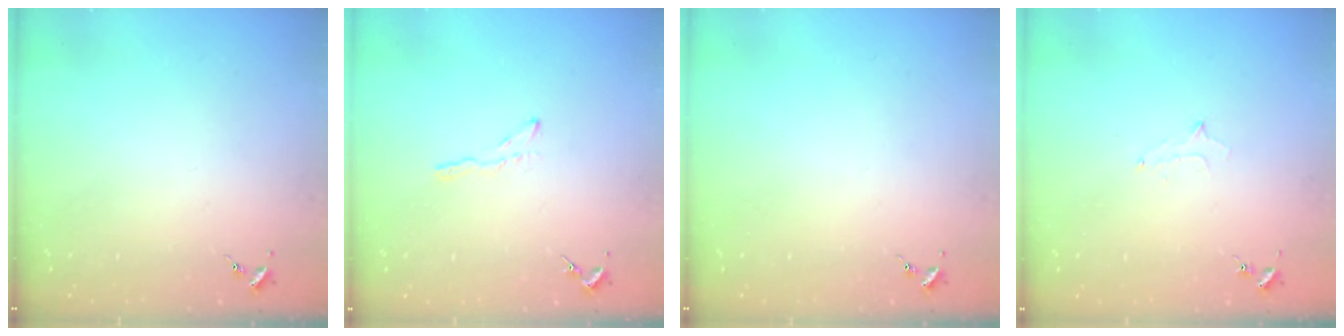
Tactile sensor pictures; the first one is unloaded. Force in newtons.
{"total": 3.2, "press": 3.2, "slide": 0.3}
{"total": 0.0}
{"total": 5.8, "press": 5.7, "slide": 0.6}